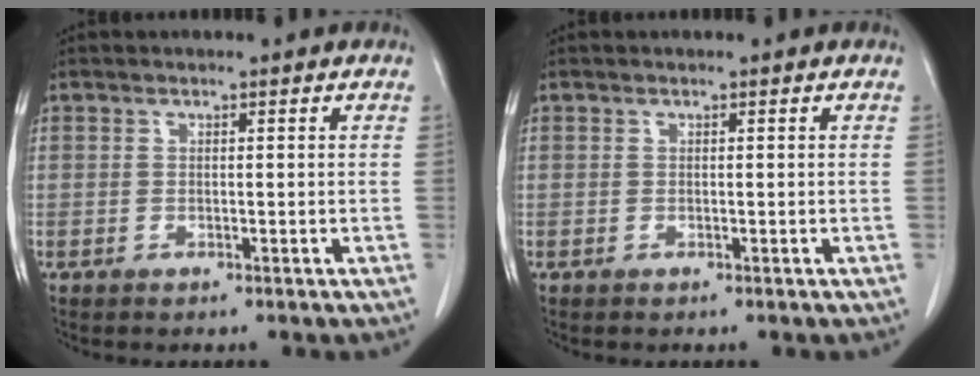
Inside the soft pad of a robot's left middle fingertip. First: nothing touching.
{"total": 0.0}